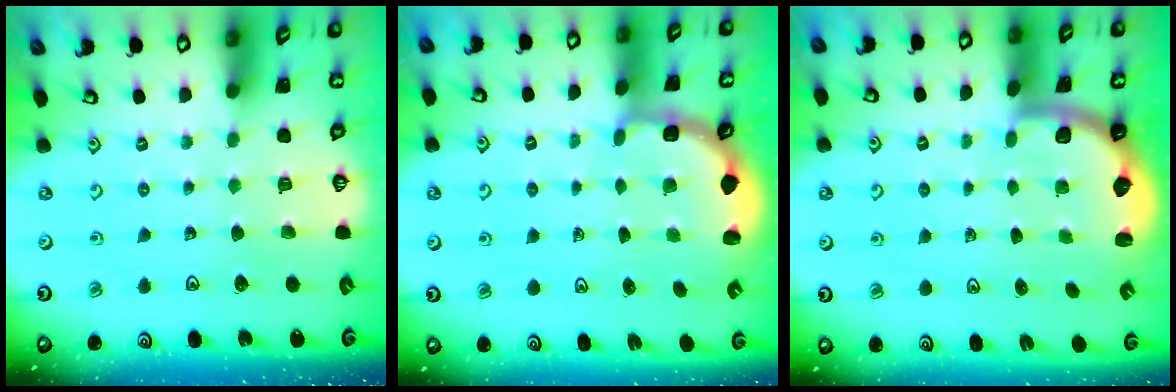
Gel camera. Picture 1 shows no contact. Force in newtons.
{"total": 2.7, "press": 2.3, "slide": 1.4}
{"total": 2.1, "press": 2.0, "slide": 0.8}